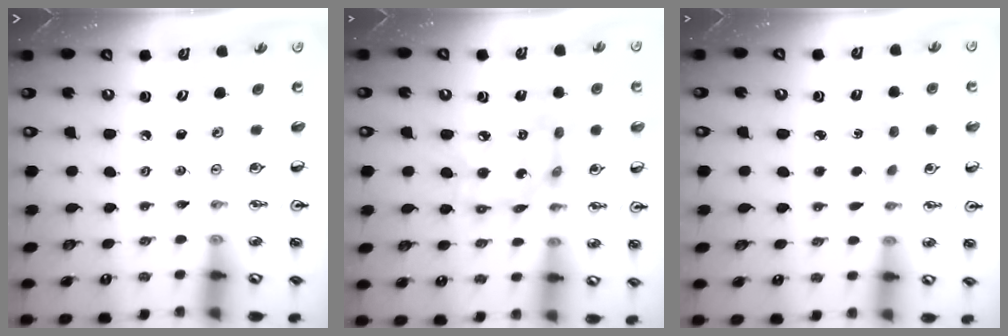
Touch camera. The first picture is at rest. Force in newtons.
{"total": 10.2, "press": 10.1, "slide": 0.7}
{"total": 2.7, "press": 2.6, "slide": 0.3}